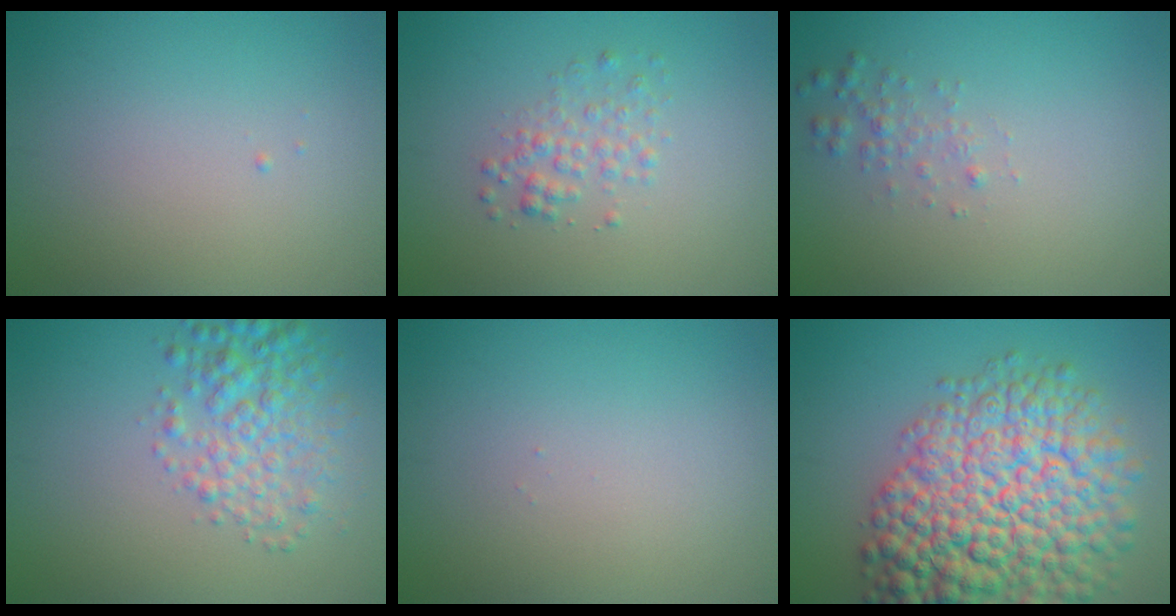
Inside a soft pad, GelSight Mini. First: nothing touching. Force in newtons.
{"total": 1.8, "press": 1.8, "slide": 0.1}
{"total": 1.3, "press": 1.3, "slide": 0.0}
{"total": 4.4, "press": 4.4, "slide": 0.1}
{"total": 0.0}
{"total": 13.3, "press": 13.3, "slide": 0.5}